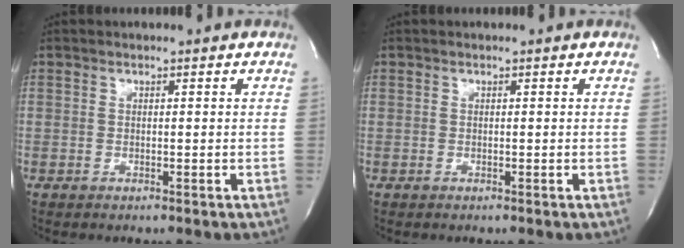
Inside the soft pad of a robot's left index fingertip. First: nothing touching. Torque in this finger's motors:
{"motor_torque": [0.00, 0.00, 0.00, 0.00]}